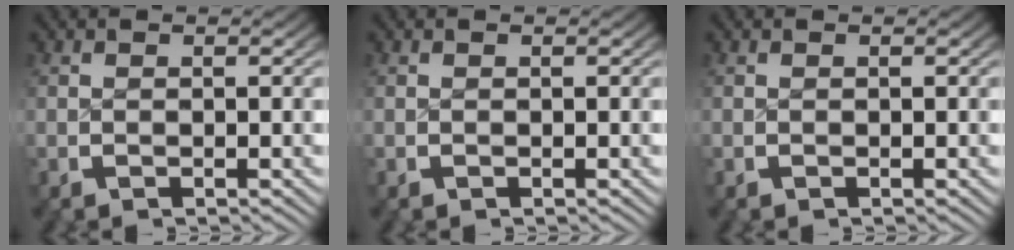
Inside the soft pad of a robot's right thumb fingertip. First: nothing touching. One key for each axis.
{"total": 0.0}
{"total": 0.0}